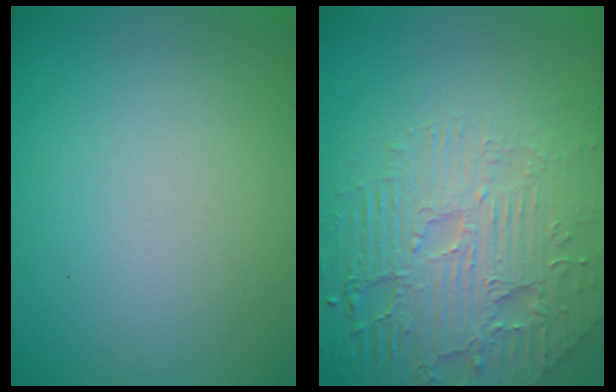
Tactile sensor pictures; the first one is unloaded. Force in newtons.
{"total": 7.6, "press": 5.7, "slide": 5.1}